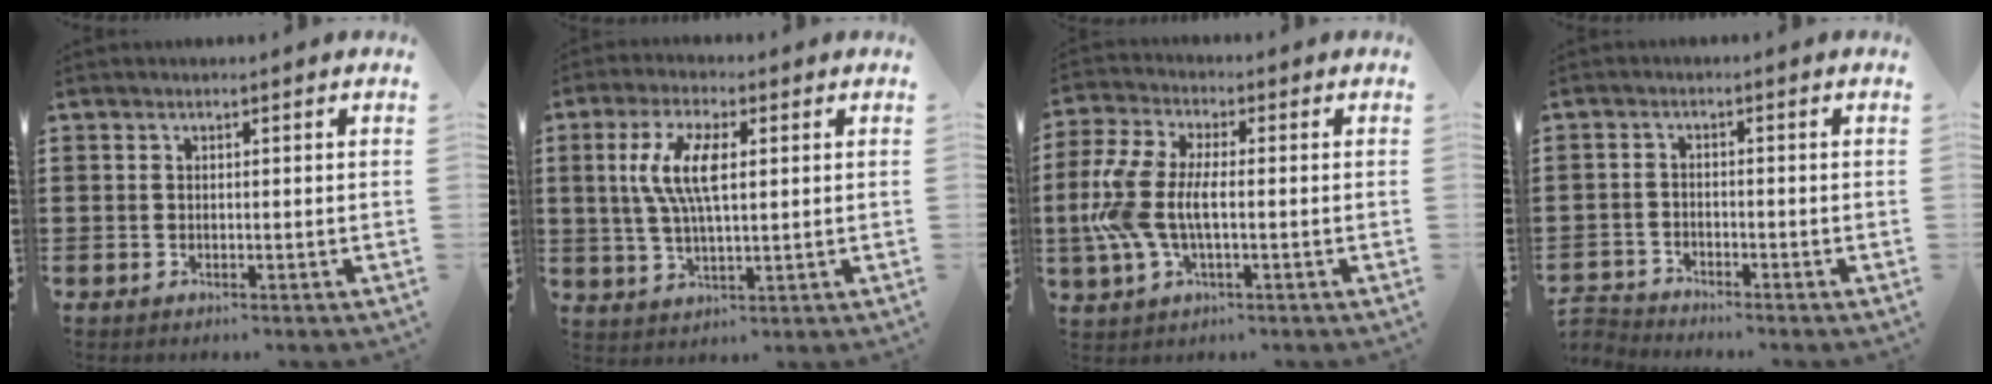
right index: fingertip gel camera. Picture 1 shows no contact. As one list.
[{"total": 8.1, "force": [1.5, 3.0, 7.4], "torque": [-0.161, 0.006, 0.021]}, {"total": 8.6, "force": [-0.9, 4.3, 7.5], "torque": [-0.192, -0.010, -0.028]}, {"total": 2.3, "force": [-2.3, 0.2, -0.3], "torque": [-0.003, 0.002, -0.052]}]